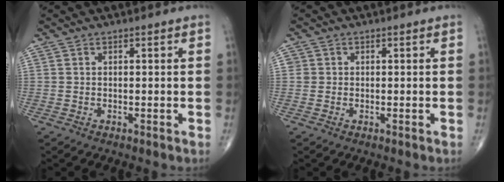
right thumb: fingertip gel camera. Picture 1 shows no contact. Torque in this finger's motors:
{"motor_torque": [0.03, 0.18, 0.20, 0.11, -0.01]}